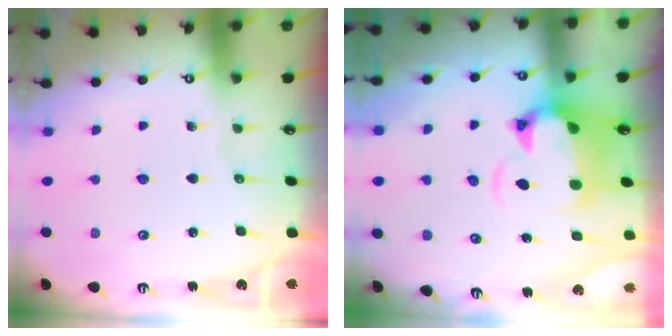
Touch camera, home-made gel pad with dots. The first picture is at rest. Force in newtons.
{"total": 3.1, "press": 2.8, "slide": 1.4}